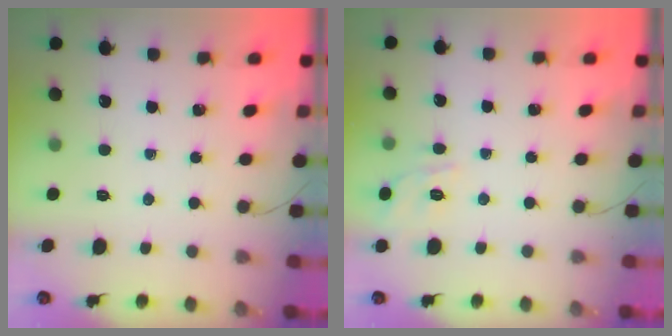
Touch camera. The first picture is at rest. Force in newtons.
{"total": 8.9, "press": 8.8, "slide": 1.3}